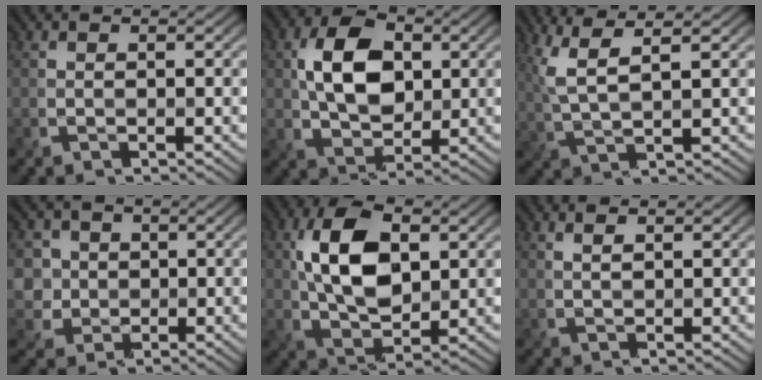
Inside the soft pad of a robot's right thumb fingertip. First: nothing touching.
{"total": 8.8, "force": [1.6, 5.9, 6.4], "torque": [-0.135, 0.007, 0.028]}
{"total": 6.1, "force": [3.0, 1.4, 5.2], "torque": [-0.120, 0.008, 0.067]}
{"total": 4.4, "force": [0.8, 4.3, 0.8], "torque": [-0.046, -0.007, 0.019]}
{"total": 10.6, "force": [2.3, 6.1, 8.3], "torque": [-0.185, 0.005, 0.041]}
{"total": 2.3, "force": [1.6, 0.7, 1.6], "torque": [-0.014, 0.003, 0.015]}